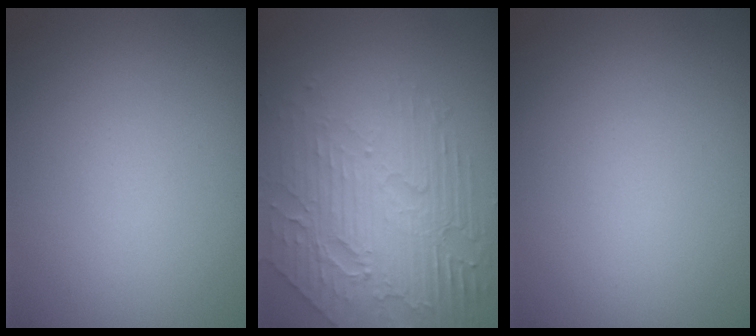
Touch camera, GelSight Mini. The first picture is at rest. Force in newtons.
{"total": 7.0, "press": 5.1, "slide": 4.8}
{"total": 0.0}